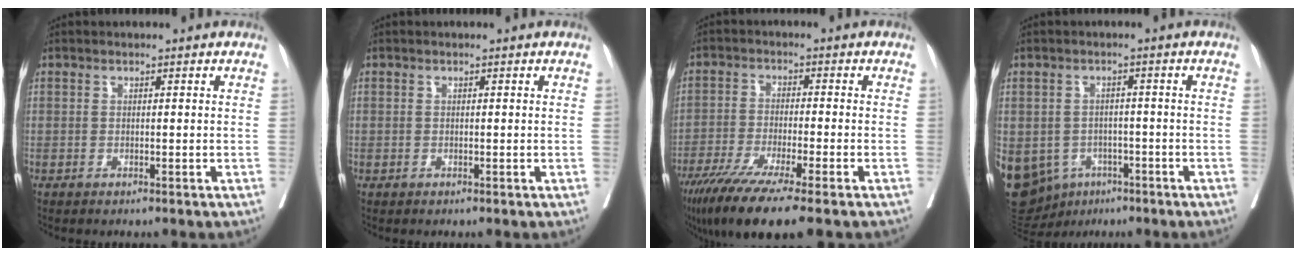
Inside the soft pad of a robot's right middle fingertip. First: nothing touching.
{"total": 0.0}
{"total": 12.1, "force": [-8.5, 0.1, 8.6], "torque": [-0.140, -0.033, -0.140]}
{"total": 22.6, "force": [-9.7, 18.0, 9.6], "torque": [-0.316, -0.007, -0.131]}